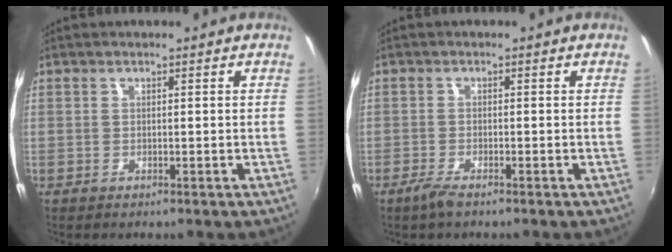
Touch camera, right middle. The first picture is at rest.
{"total": 2.7, "force": [-2.0, 0.3, 1.8], "torque": [-0.047, -0.005, -0.040]}